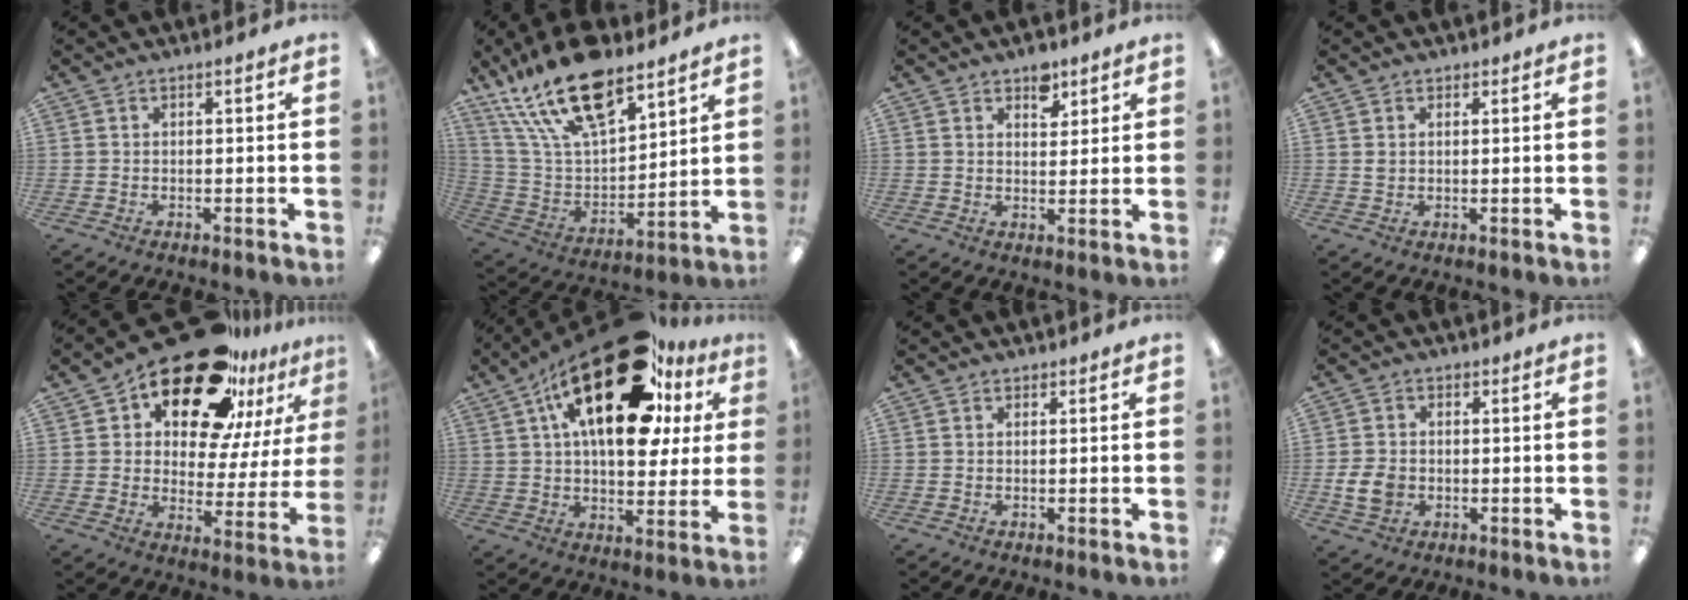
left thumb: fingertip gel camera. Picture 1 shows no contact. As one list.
[{"total": 21.7, "force": [14.7, 9.0, 13.1], "torque": [-0.258, -0.080, 0.257]}, {"total": 5.2, "force": [3.5, 2.9, 2.5], "torque": [-0.010, -0.021, 0.054]}, {"total": 1.7, "force": [0.9, 1.3, 0.4], "torque": [-0.002, 0.000, 0.014]}, {"total": 21.9, "force": [16.1, 9.7, 11.2], "torque": [-0.186, -0.102, 0.279]}, {"total": 27.9, "force": [13.7, 12.6, 20.8], "torque": [-0.328, -0.059, 0.225]}, {"total": 0.0}, {"total": 6.4, "force": [-1.1, 5.2, 3.6], "torque": [-0.066, 0.002, -0.021]}]